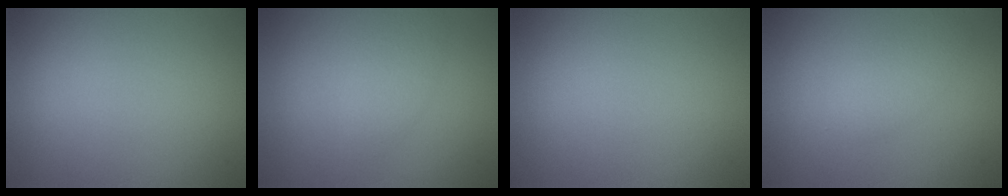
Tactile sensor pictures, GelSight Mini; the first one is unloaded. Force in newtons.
{"total": 2.0, "press": 2.0, "slide": 0.1}
{"total": 0.0}
{"total": 2.1, "press": 2.1, "slide": 0.1}